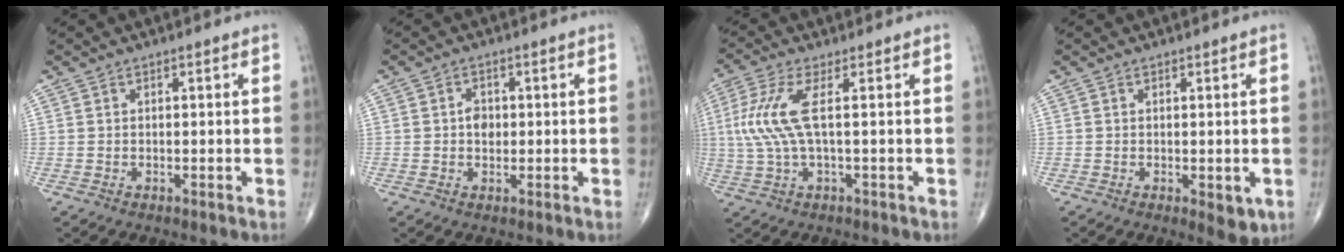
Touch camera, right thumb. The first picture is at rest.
{"total": 2.7, "force": [0.1, 2.1, 1.7], "torque": [-0.015, 0.004, -0.001]}
{"total": 8.2, "force": [1.0, 2.0, 7.9], "torque": [-0.221, 0.008, 0.018]}
{"total": 5.1, "force": [-1.7, 2.4, 4.2], "torque": [-0.034, -0.007, -0.015]}